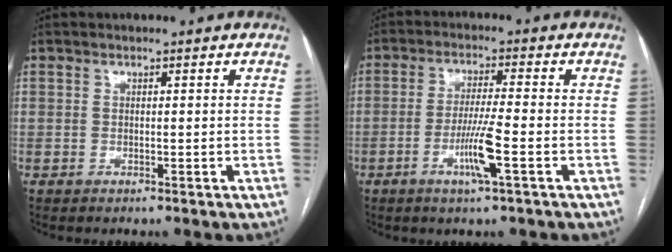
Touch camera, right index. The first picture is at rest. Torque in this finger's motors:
{"motor_torque": [0.11, 0.14, 0.10, 0.03]}